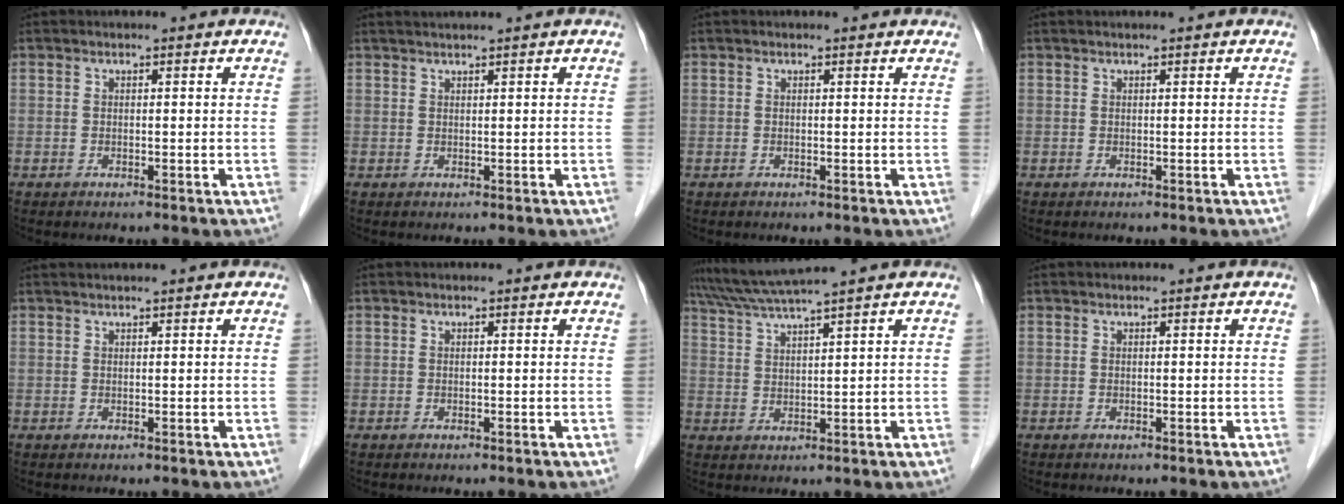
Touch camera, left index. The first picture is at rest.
{"total": 2.2, "force": [1.9, -0.4, 1.1], "torque": [-0.010, 0.019, 0.037]}
{"total": 0.6, "force": [0.6, 0.2, 0.1], "torque": [-0.011, 0.001, 0.002]}
{"total": 0.5, "force": [0.4, -0.1, 0.3], "torque": [-0.003, 0.009, 0.009]}
{"total": 1.7, "force": [1.5, -0.1, 0.8], "torque": [-0.007, 0.023, 0.027]}
{"total": 0.0}
{"total": 6.6, "force": [5.6, -1.9, 2.9], "torque": [-0.059, 0.011, 0.107]}
{"total": 0.0}